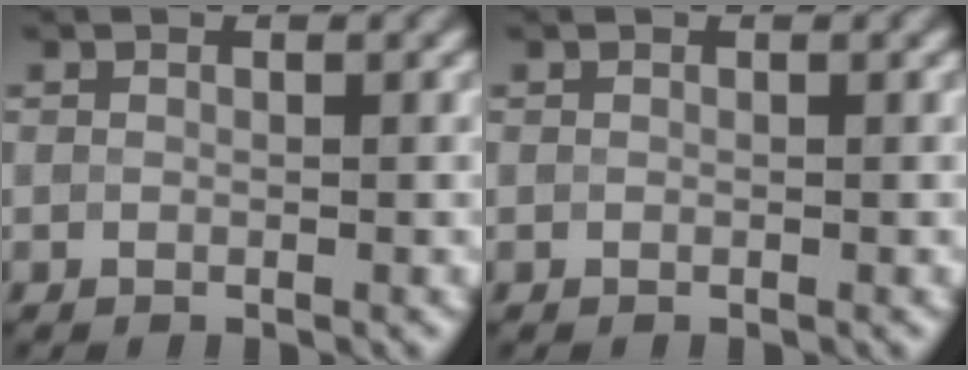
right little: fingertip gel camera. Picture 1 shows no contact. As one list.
[{"total": 0.0}]